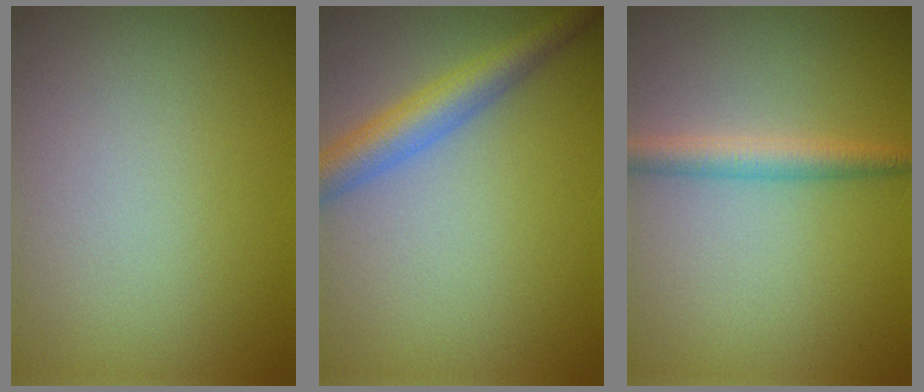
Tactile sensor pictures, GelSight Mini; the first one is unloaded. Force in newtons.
{"total": 4.0, "press": 4.0, "slide": 0.0}
{"total": 2.6, "press": 2.6, "slide": 0.1}